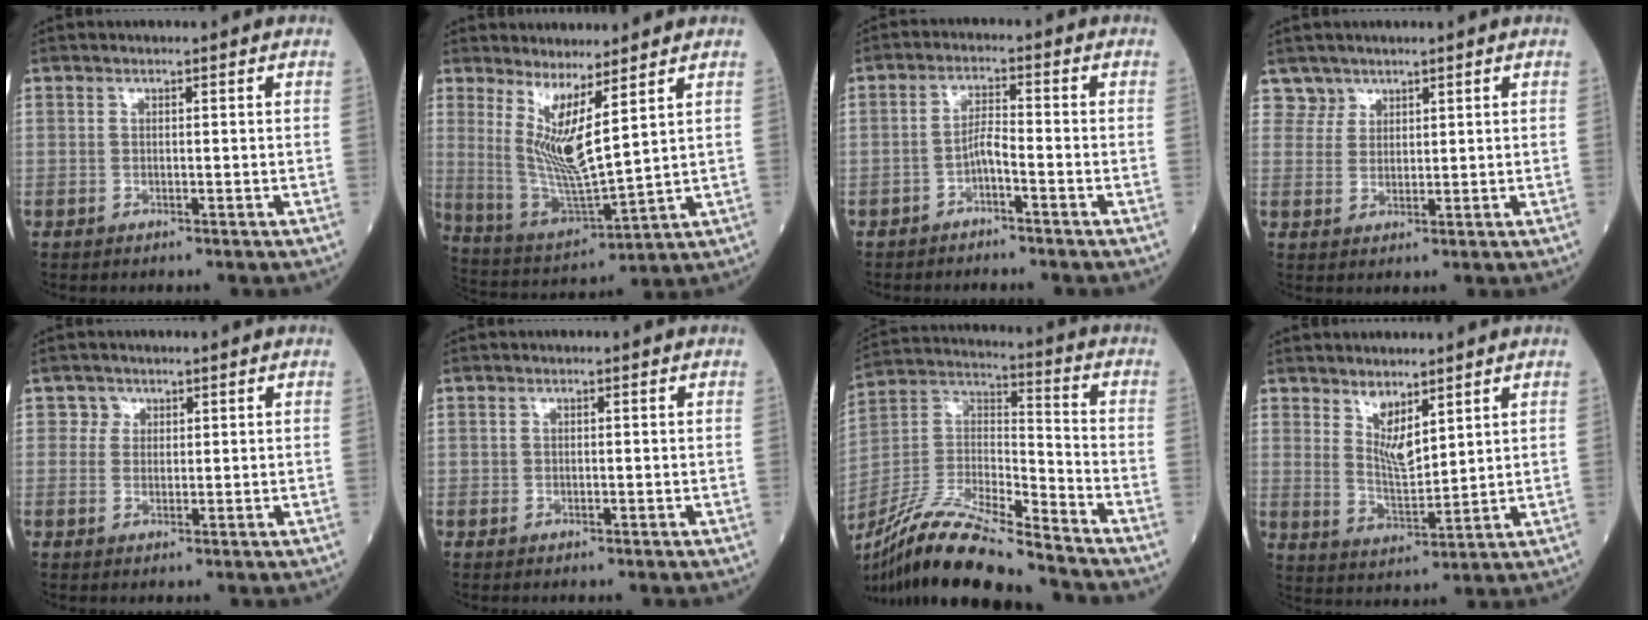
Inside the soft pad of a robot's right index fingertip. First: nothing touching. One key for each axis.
{"total": 9.2, "fx": 3.7, "fy": 0.3, "fz": 8.4, "tx": -0.178, "ty": -0.032, "tz": 0.082}
{"total": 2.7, "fx": -1.8, "fy": 0.4, "fz": 2.1, "tx": -0.037, "ty": 0.004, "tz": -0.033}
{"total": 2.5, "fx": 2.0, "fy": 1.3, "fz": -0.5, "tx": 0.018, "ty": 0.005, "tz": 0.037}
{"total": 2.0, "fx": 1.0, "fy": 1.7, "fz": -0.3, "tx": 0.016, "ty": 0.000, "tz": 0.010}
{"total": 0.0}
{"total": 19.0, "fx": -16.2, "fy": 1.5, "fz": 9.8, "tx": -0.214, "ty": -0.012, "tz": -0.307}
{"total": 5.1, "fx": 3.2, "fy": 1.6, "fz": 3.7, "tx": -0.078, "ty": -0.011, "tz": 0.070}